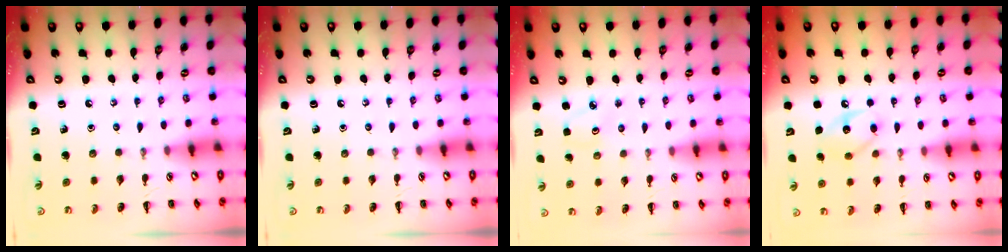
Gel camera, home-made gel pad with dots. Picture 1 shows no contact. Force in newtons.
{"total": 0.0}
{"total": 2.2, "press": 2.2, "slide": 0.5}
{"total": 9.7, "press": 9.7, "slide": 0.7}